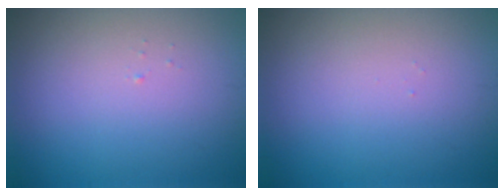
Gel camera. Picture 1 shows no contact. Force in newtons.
{"total": 0.0}